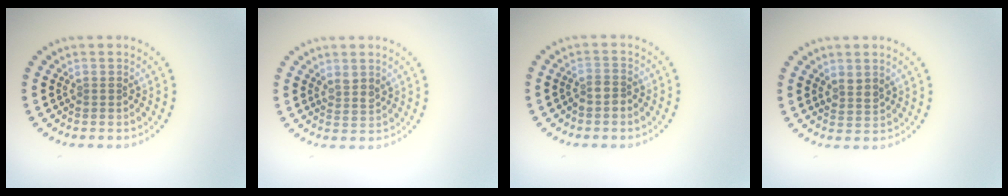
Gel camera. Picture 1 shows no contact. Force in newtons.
{"total": 1.4, "press": 1.2, "slide": 0.8}
{"total": 1.5, "press": 1.4, "slide": 0.7}
{"total": 1.4, "press": 1.1, "slide": 0.8}